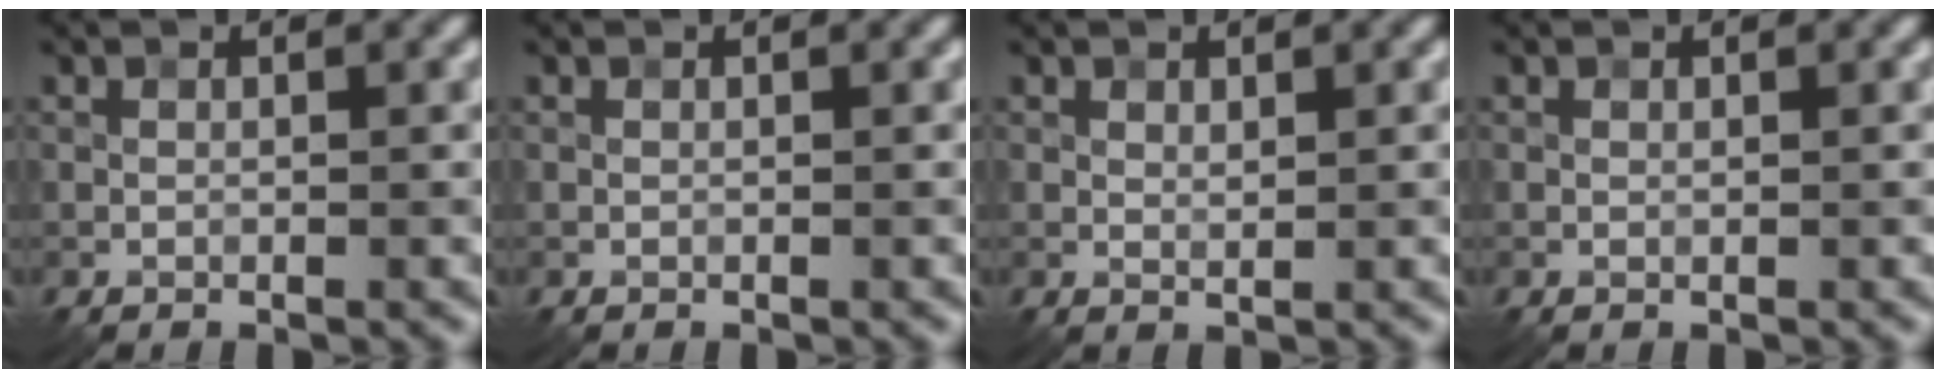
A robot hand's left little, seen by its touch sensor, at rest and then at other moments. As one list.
[{"total": 0.0}, {"total": 0.6, "force": [0.4, 0.3, 0.4], "torque": [-0.010, -0.003, 0.008]}, {"total": 0.0}]